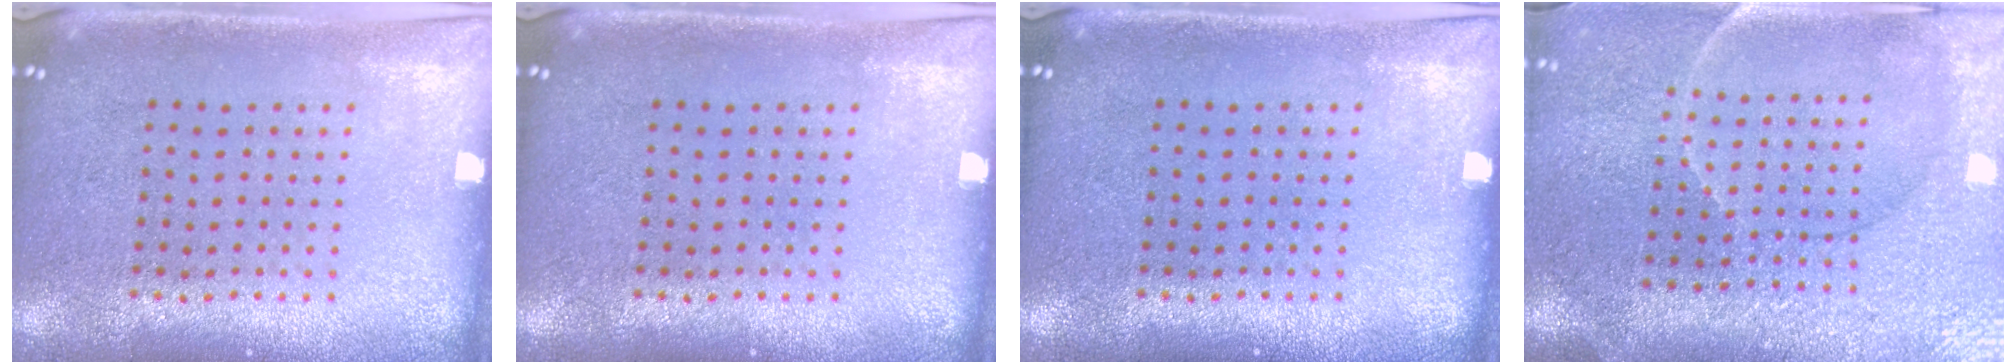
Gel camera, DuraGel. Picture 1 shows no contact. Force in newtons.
{"total": 0.0}
{"total": 0.0}
{"total": 3.7, "press": 3.5, "slide": 1.2}